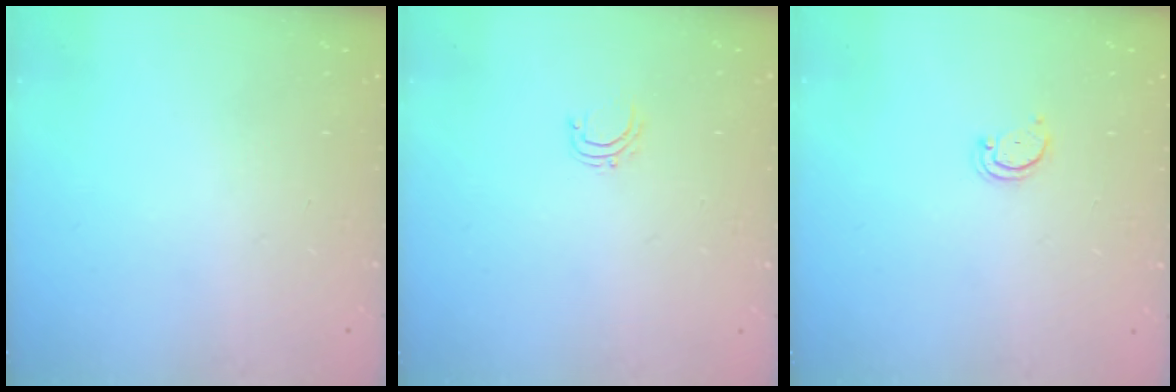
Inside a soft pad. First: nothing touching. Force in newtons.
{"total": 4.4, "press": 4.4, "slide": 0.3}
{"total": 2.2, "press": 2.2, "slide": 0.4}